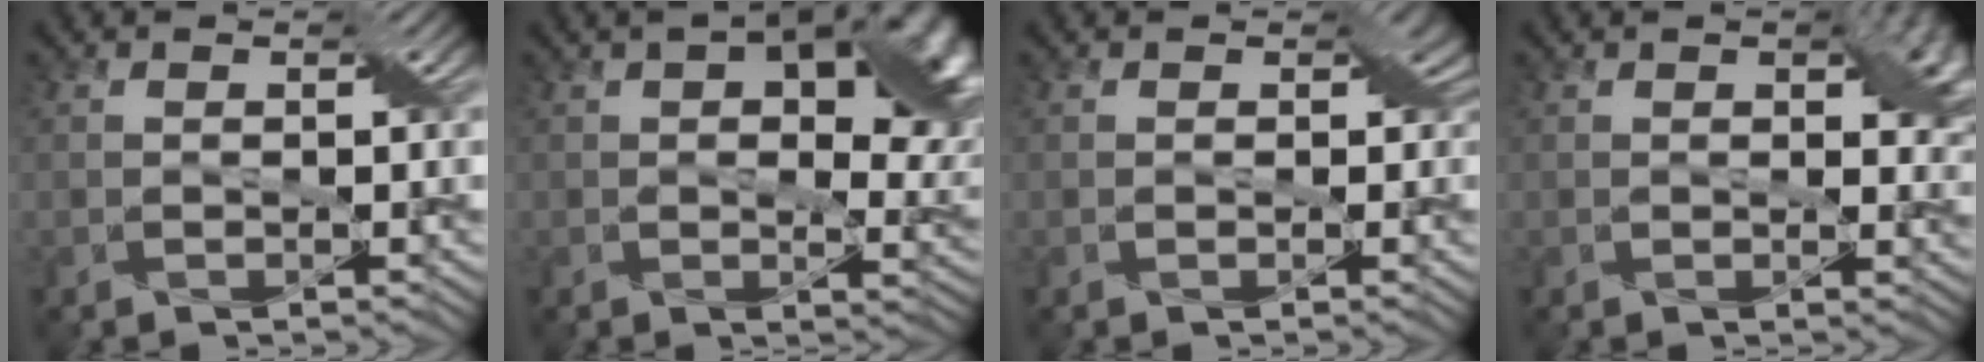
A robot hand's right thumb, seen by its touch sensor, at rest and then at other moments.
{"total": 13.8, "force": [4.9, 7.9, 10.2], "torque": [-0.121, 0.004, 0.077]}
{"total": 1.6, "force": [0.5, 1.3, 0.8], "torque": [-0.009, -0.002, 0.005]}
{"total": 4.9, "force": [1.7, 2.4, 4.0], "torque": [-0.051, -0.003, 0.026]}